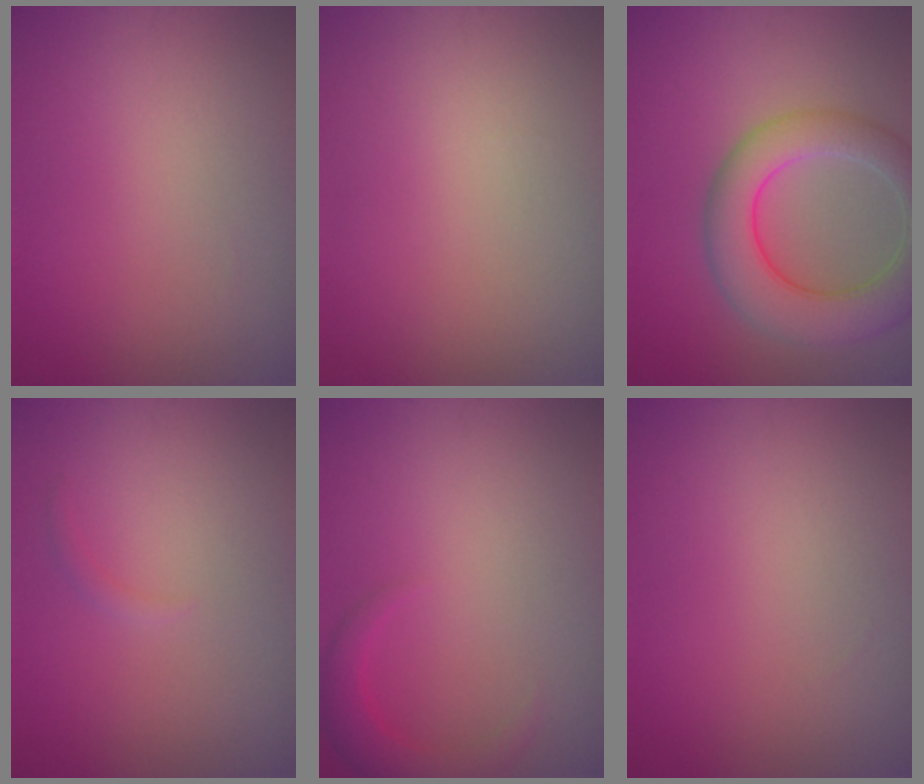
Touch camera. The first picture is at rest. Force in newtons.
{"total": 0.0}
{"total": 7.4, "press": 7.4, "slide": 0.5}
{"total": 0.7, "press": 0.7, "slide": 0.1}
{"total": 2.5, "press": 2.5, "slide": 0.3}
{"total": 0.0}